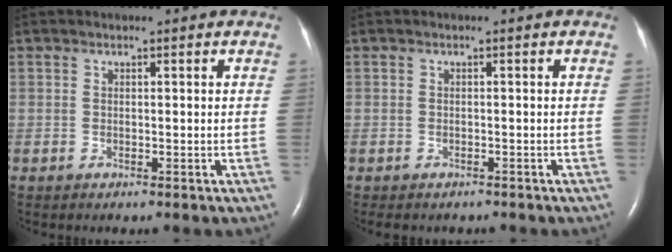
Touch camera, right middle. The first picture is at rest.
{"total": 5.2, "force": [-4.4, 2.1, 1.7], "torque": [-0.019, 0.000, -0.053]}